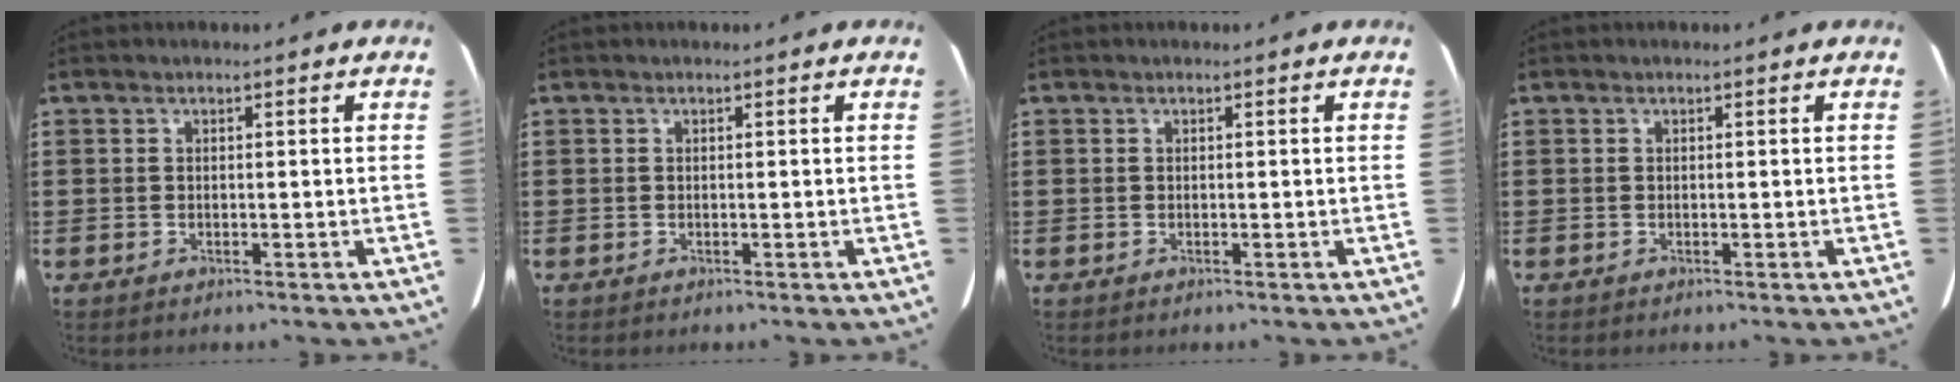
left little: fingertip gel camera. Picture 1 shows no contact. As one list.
[{"total": 0.0}, {"total": 0.0}, {"total": 0.0}]